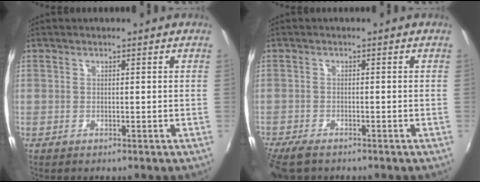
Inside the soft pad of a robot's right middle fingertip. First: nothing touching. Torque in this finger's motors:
{"motor_torque": [0.90, -0.87, 0.22, 0.11]}